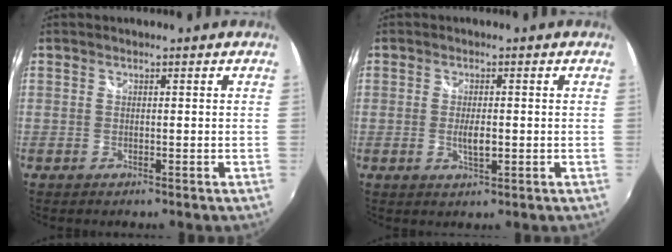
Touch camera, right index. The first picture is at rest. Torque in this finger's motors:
{"motor_torque": [0.44, -0.05, 0.25, 0.06]}